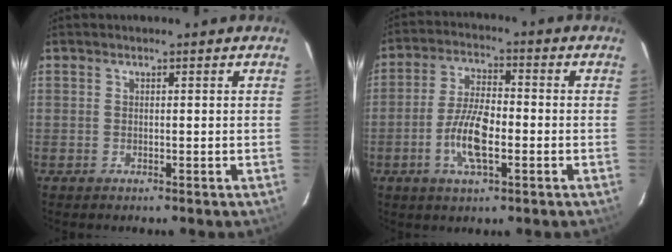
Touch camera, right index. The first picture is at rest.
{"total": 8.9, "force": [-2.8, 3.0, 7.9], "torque": [-0.161, 0.001, -0.054]}